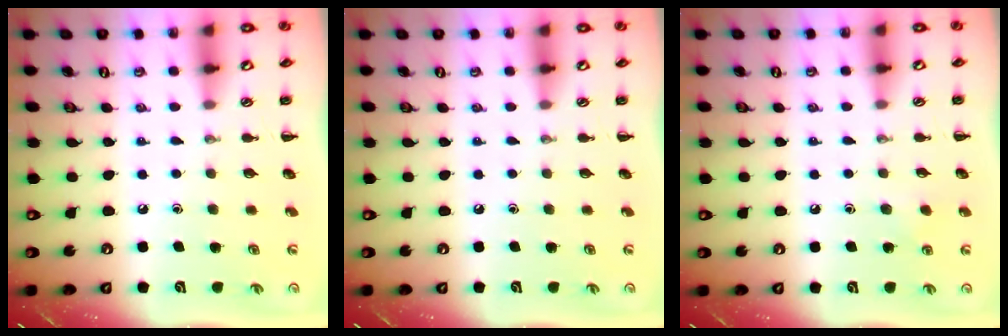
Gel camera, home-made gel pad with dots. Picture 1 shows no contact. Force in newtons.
{"total": 0.0}
{"total": 3.9, "press": 3.7, "slide": 1.0}